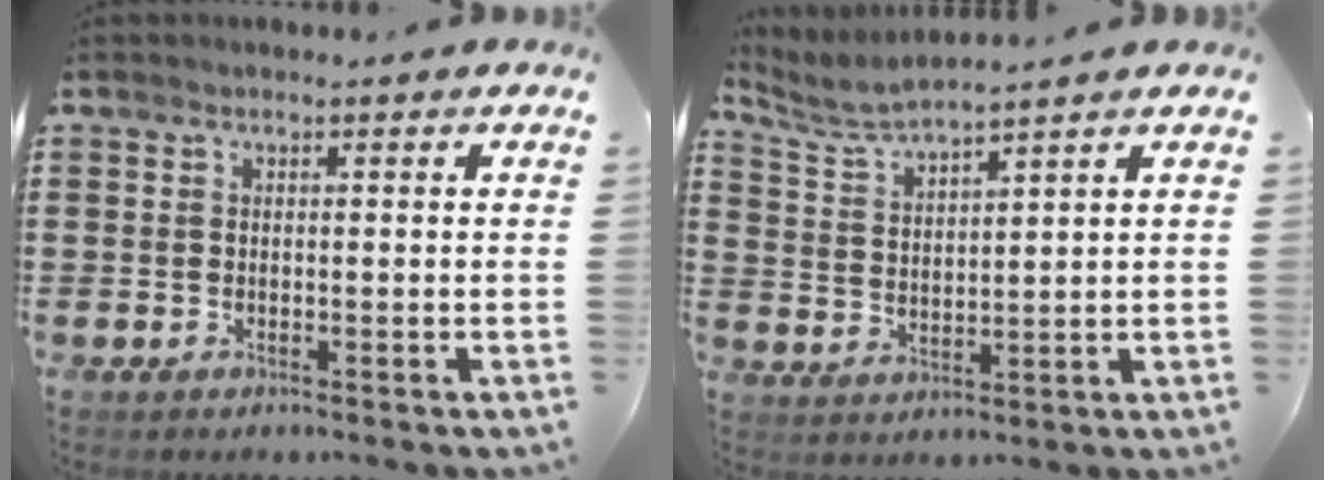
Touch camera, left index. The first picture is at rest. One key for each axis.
{"total": 4.2, "fx": 4.0, "fy": -0.1, "fz": 1.3, "tx": -0.043, "ty": -0.019, "tz": 0.070}